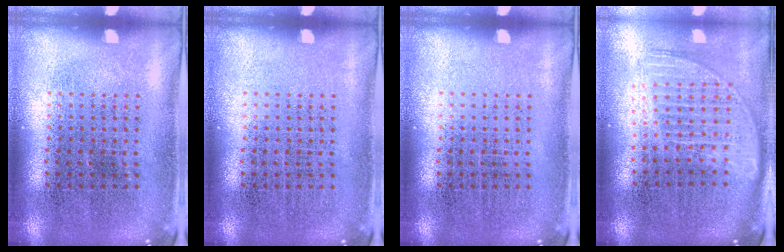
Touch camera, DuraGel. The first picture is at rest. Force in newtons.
{"total": 0.0}
{"total": 0.0}
{"total": 1.8, "press": 1.5, "slide": 0.9}